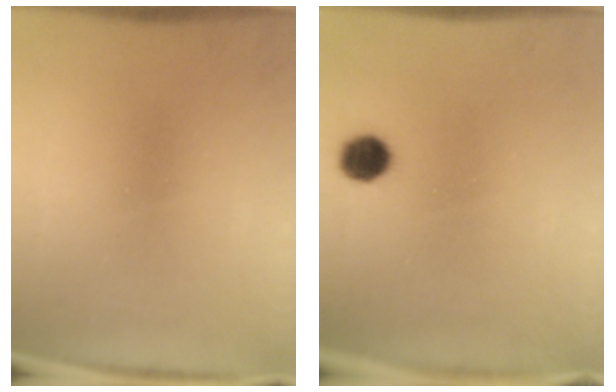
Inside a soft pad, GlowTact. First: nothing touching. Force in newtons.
{"total": 4.8}